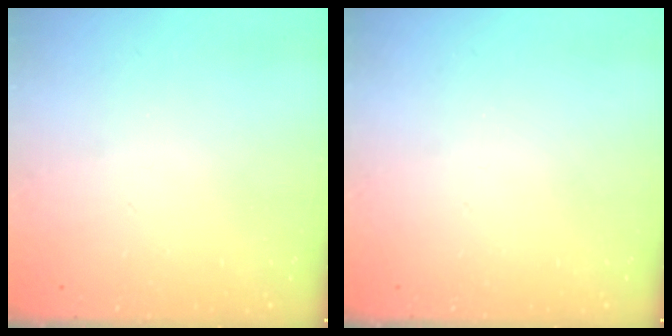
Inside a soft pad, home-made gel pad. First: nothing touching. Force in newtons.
{"total": 0.0}